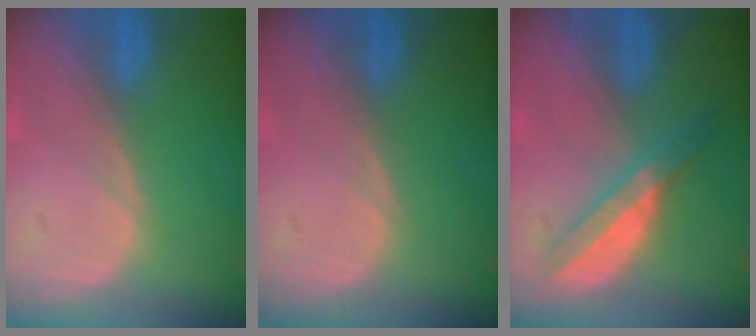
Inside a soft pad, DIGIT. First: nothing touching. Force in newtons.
{"total": 0.0}
{"total": 6.2, "press": 5.4, "slide": 3.0}